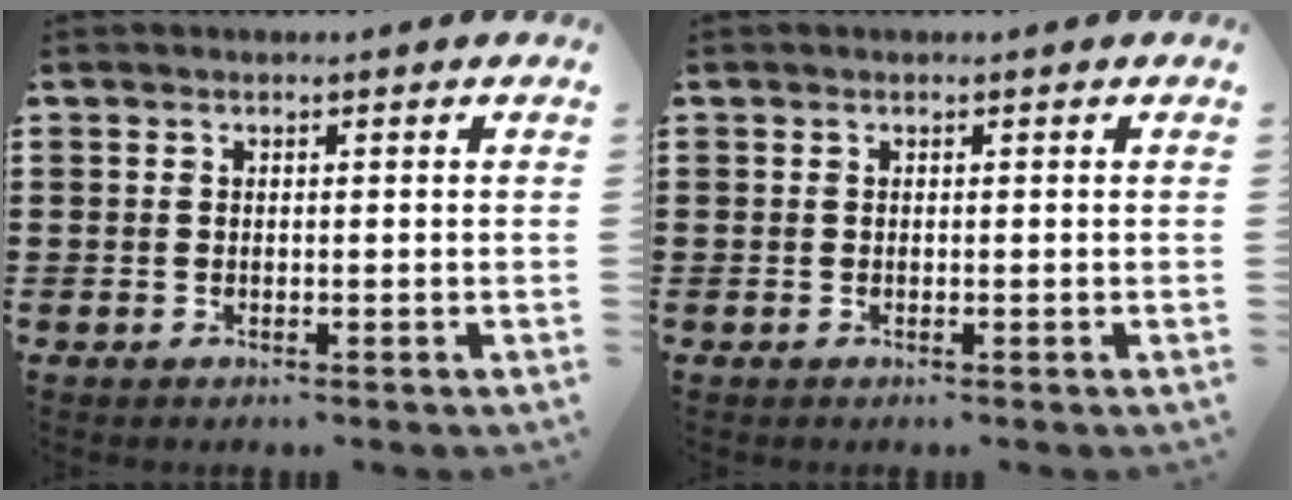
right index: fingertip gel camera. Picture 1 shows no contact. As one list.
[{"total": 0.0}]